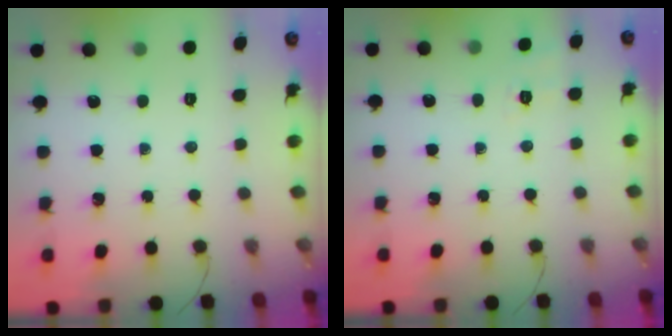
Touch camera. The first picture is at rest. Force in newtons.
{"total": 2.7, "press": 1.6, "slide": 2.1}